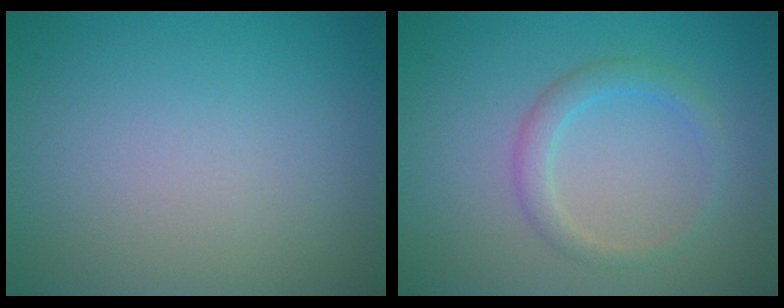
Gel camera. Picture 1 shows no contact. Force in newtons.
{"total": 2.0, "press": 2.0, "slide": 0.2}